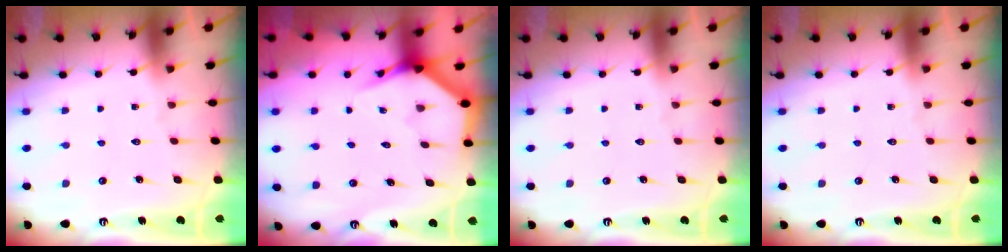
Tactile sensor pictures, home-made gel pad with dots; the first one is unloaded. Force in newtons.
{"total": 3.8, "press": 3.8, "slide": 0.2}
{"total": 0.0}
{"total": 0.0}